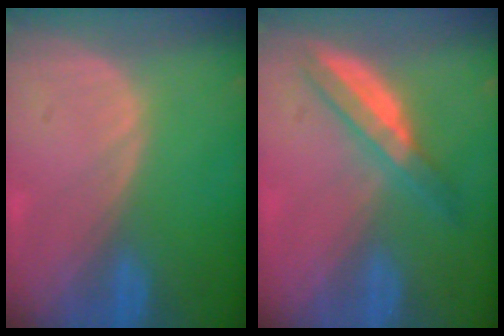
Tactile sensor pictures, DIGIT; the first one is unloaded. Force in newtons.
{"total": 5.7, "press": 5.2, "slide": 2.5}